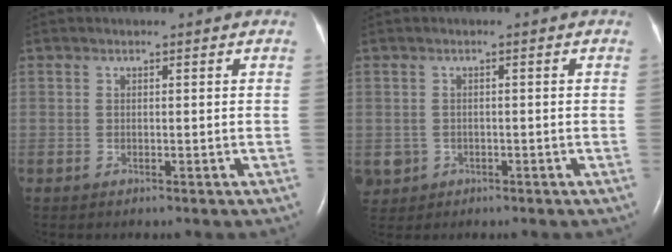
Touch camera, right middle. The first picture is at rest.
{"total": 3.1, "force": [-1.0, 3.0, 0.4], "torque": [-0.010, 0.004, -0.012]}